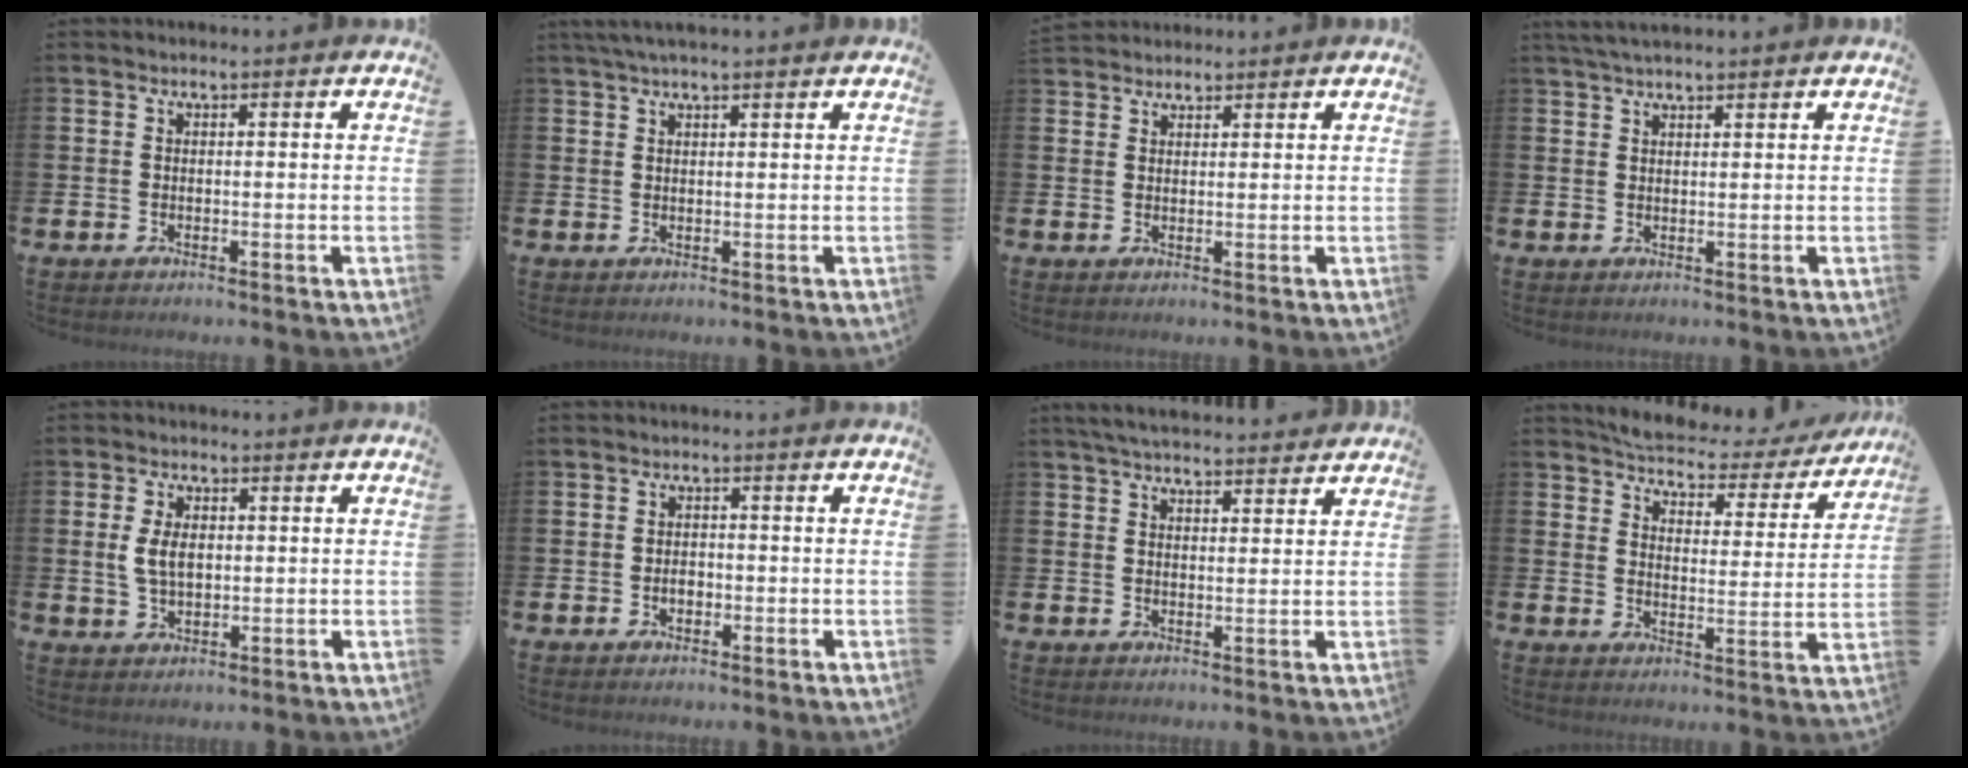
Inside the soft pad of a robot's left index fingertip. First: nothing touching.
{"total": 2.4, "force": [2.0, 0.1, 1.3], "torque": [-0.028, 0.002, 0.036]}
{"total": 2.1, "force": [2.1, 0.6, -0.1], "torque": [0.007, -0.006, 0.037]}
{"total": 2.8, "force": [2.5, 0.3, 1.2], "torque": [-0.027, -0.002, 0.046]}
{"total": 4.2, "force": [1.0, 2.4, 3.2], "torque": [-0.052, 0.003, 0.014]}
{"total": 1.7, "force": [-0.4, 1.2, 1.1], "torque": [-0.006, -0.001, -0.012]}
{"total": 4.4, "force": [4.3, 0.4, 0.9], "torque": [-0.035, -0.016, 0.081]}
{"total": 4.8, "force": [4.6, 1.1, 0.9], "torque": [-0.033, -0.039, 0.073]}